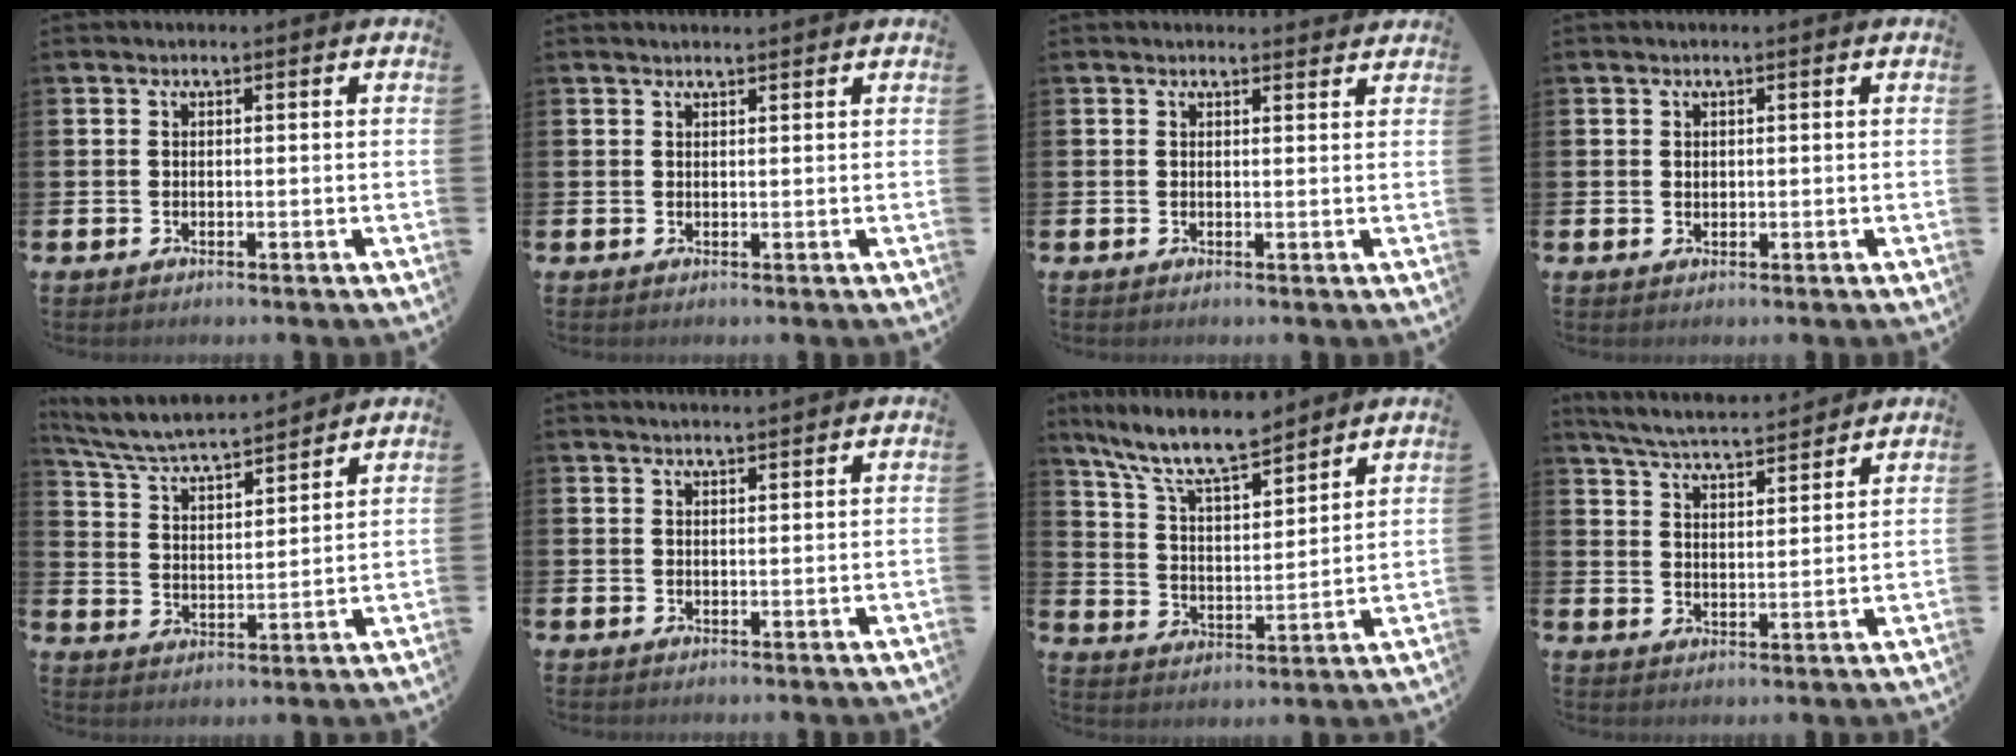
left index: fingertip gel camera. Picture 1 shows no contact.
{"total": 0.9, "force": [0.9, 0.0, 0.2], "torque": [0.007, -0.004, 0.015]}
{"total": 1.2, "force": [1.2, 0.2, 0.0], "torque": [0.005, -0.003, 0.021]}
{"total": 0.7, "force": [0.5, 0.5, 0.2], "torque": [0.006, -0.001, 0.006]}
{"total": 6.1, "force": [5.9, 0.5, 1.8], "torque": [-0.066, -0.042, 0.100]}
{"total": 1.7, "force": [1.7, -0.1, 0.1], "torque": [-0.001, -0.008, 0.030]}
{"total": 10.3, "force": [9.1, 1.9, 4.5], "torque": [-0.115, -0.047, 0.162]}
{"total": 5.7, "force": [5.5, 0.3, 1.2], "torque": [-0.049, -0.032, 0.099]}